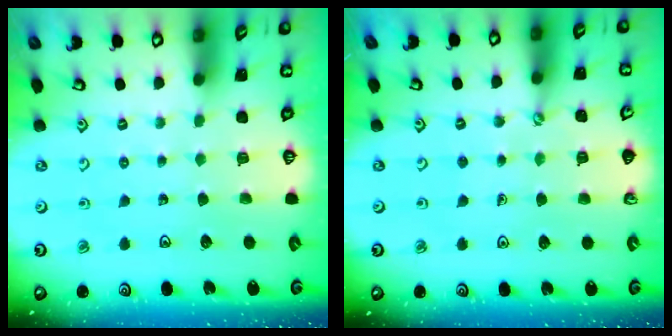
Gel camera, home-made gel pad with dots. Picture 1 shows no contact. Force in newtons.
{"total": 0.9, "press": 0.9, "slide": 0.1}